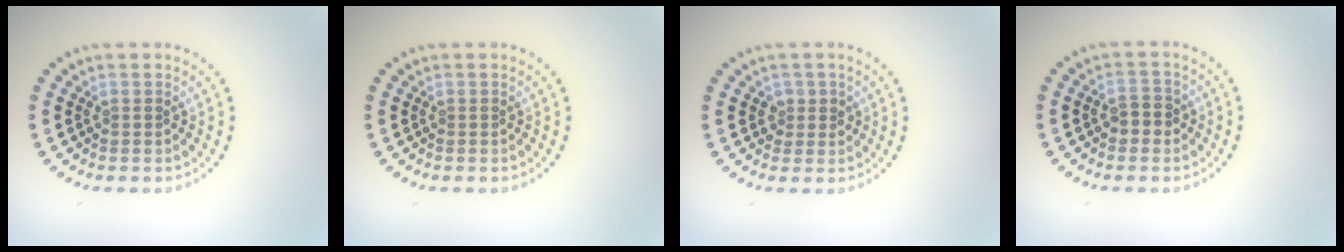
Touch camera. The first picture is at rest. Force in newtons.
{"total": 0.0}
{"total": 1.4, "press": 1.2, "slide": 0.6}
{"total": 1.8, "press": 1.8, "slide": 0.5}